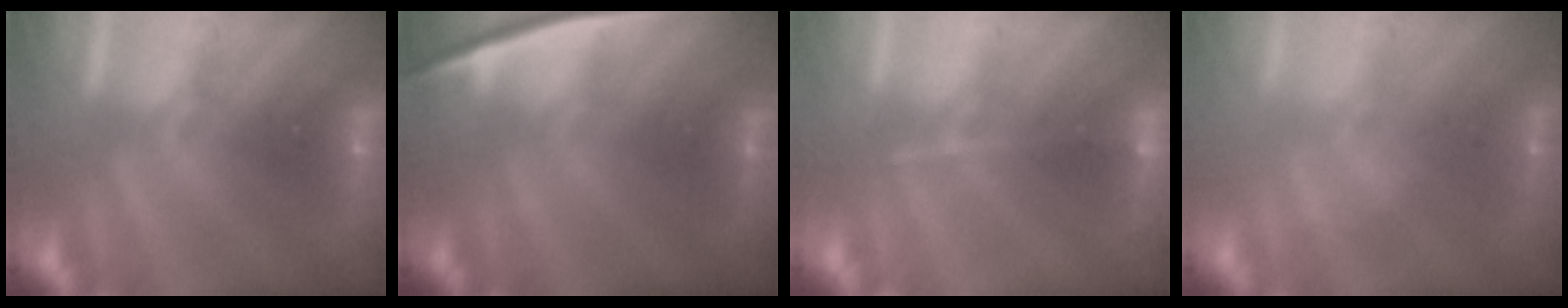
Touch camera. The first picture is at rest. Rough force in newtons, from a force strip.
{"total": 2.4}
{"total": 1.5}
{"total": 2.3}